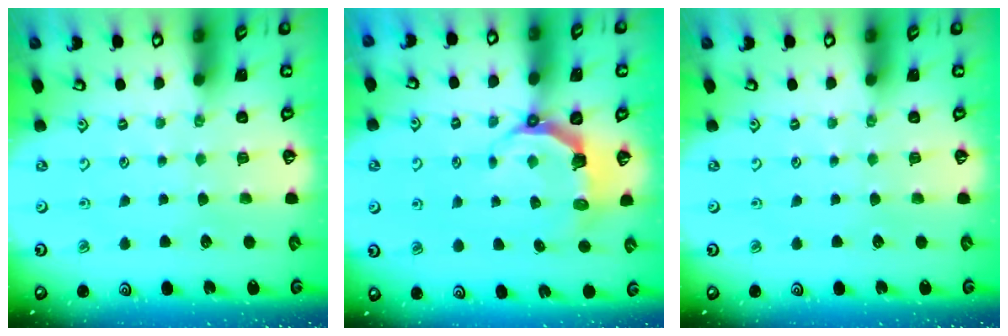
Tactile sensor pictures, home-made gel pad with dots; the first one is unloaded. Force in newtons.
{"total": 5.3, "press": 3.5, "slide": 4.0}
{"total": 0.0}